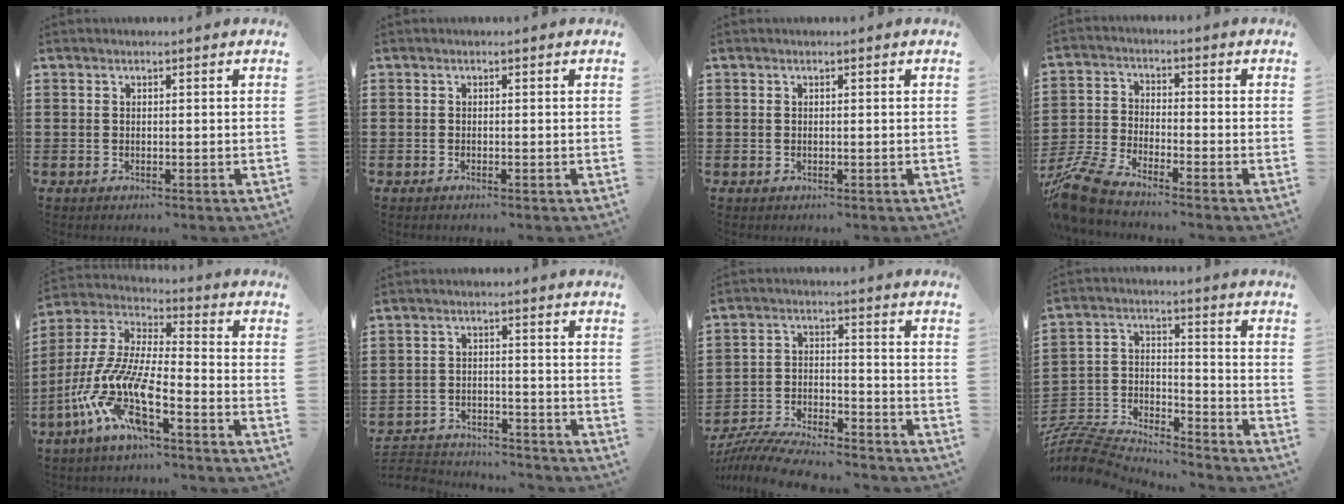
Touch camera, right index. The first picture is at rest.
{"total": 0.0}
{"total": 0.0}
{"total": 7.0, "force": [-6.5, 0.2, 2.6], "torque": [-0.081, -0.010, -0.135]}
{"total": 11.5, "force": [-8.1, 1.9, 7.9], "torque": [-0.204, -0.021, -0.172]}
{"total": 3.7, "force": [-3.6, 0.6, 0.3], "torque": [-0.020, -0.001, -0.078]}
{"total": 7.8, "force": [-7.5, 0.4, 1.9], "torque": [-0.042, 0.006, -0.147]}
{"total": 7.6, "force": [-7.4, 1.1, 1.2], "torque": [-0.037, -0.003, -0.151]}